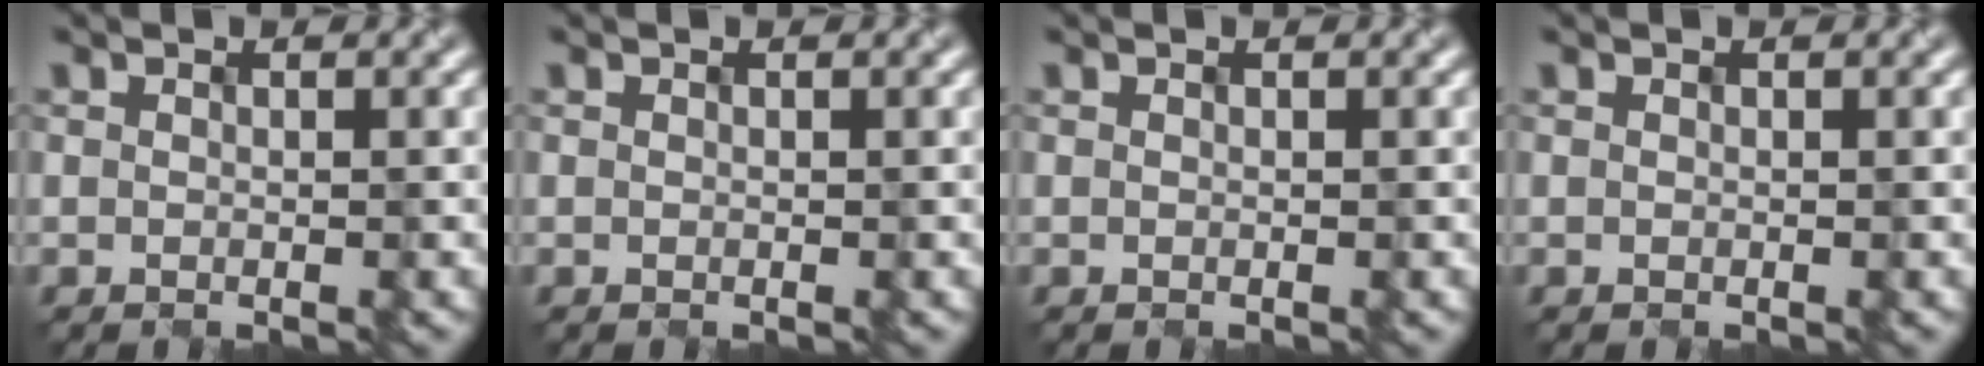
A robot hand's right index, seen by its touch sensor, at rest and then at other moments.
{"total": 0.0}
{"total": 0.0}
{"total": 0.0}